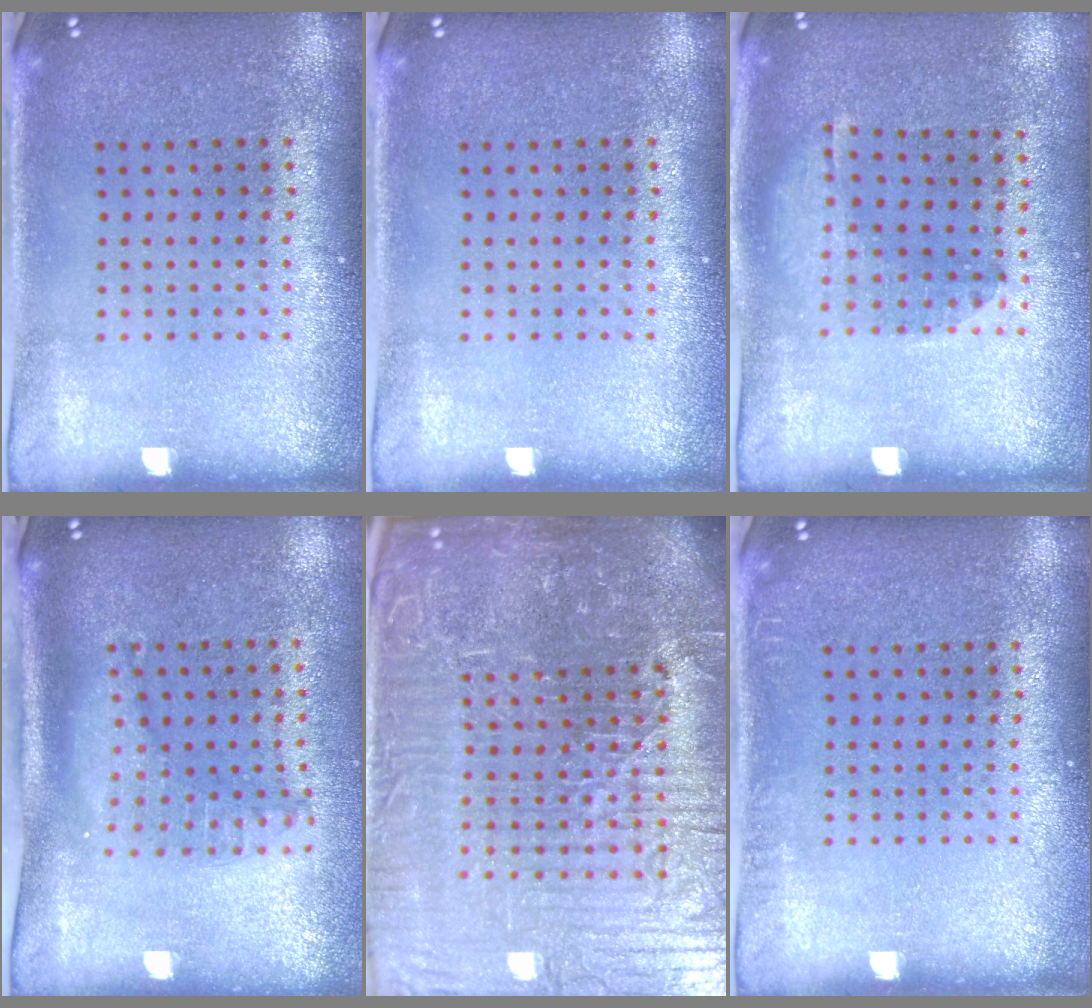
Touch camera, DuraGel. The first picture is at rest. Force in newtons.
{"total": 0.0}
{"total": 1.3, "press": 0.8, "slide": 1.0}
{"total": 1.4, "press": 1.3, "slide": 0.4}
{"total": 7.8, "press": 7.0, "slide": 3.5}
{"total": 0.5, "press": 0.5, "slide": 0.0}